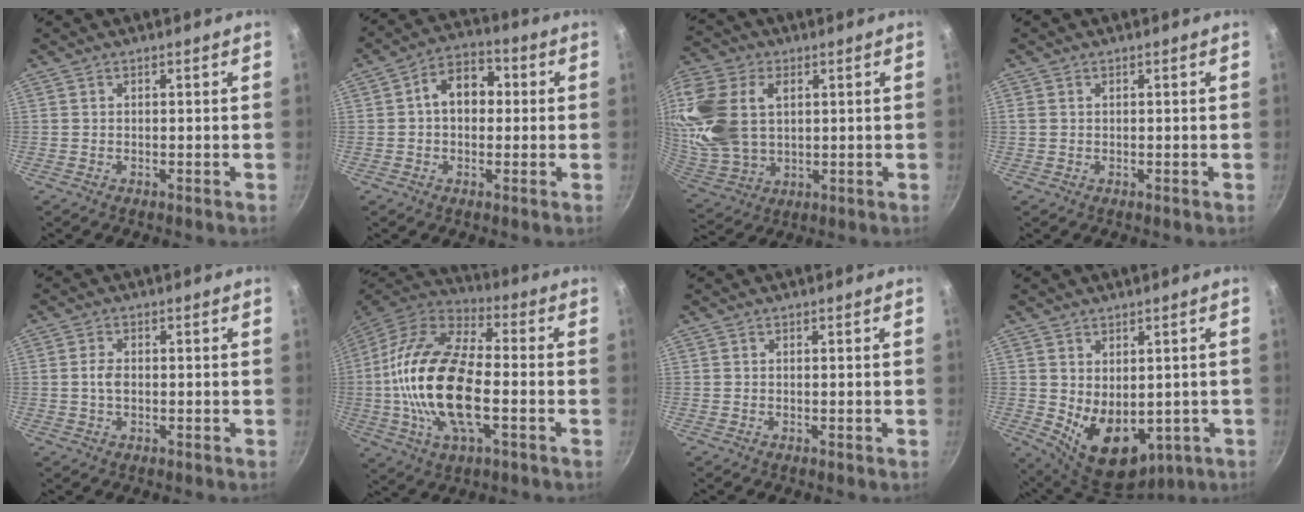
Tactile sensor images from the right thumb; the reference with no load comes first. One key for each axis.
{"total": 9.1, "fx": 0.9, "fy": 6.5, "fz": 6.2, "tx": -0.058, "ty": 0.024, "tz": 0.001}
{"total": 19.1, "fx": 4.4, "fy": 12.9, "fz": 13.4, "tx": -0.285, "ty": -0.011, "tz": 0.092}
{"total": 1.1, "fx": 0.3, "fy": 0.9, "fz": 0.5, "tx": -0.011, "ty": 0.003, "tz": 0.006}
{"total": 2.8, "fx": -0.1, "fy": 1.8, "fz": 2.1, "tx": -0.038, "ty": 0.008, "tz": -0.004}
{"total": 22.6, "fx": -3.0, "fy": 10.6, "fz": 19.8, "tx": -0.378, "ty": 0.027, "tz": -0.069}
{"total": 0.0}
{"total": 11.6, "fx": -0.8, "fy": 8.0, "fz": 8.4, "tx": -0.104, "ty": -0.026, "tz": 0.017}